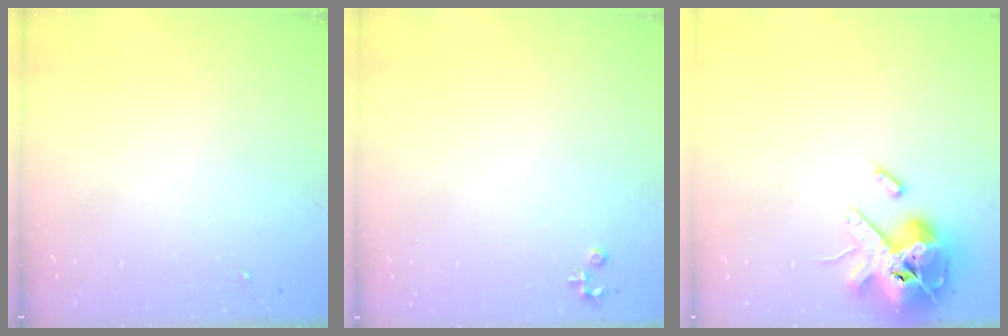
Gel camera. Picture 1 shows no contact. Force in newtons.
{"total": 3.7, "press": 3.6, "slide": 0.4}
{"total": 15.4, "press": 15.2, "slide": 2.6}